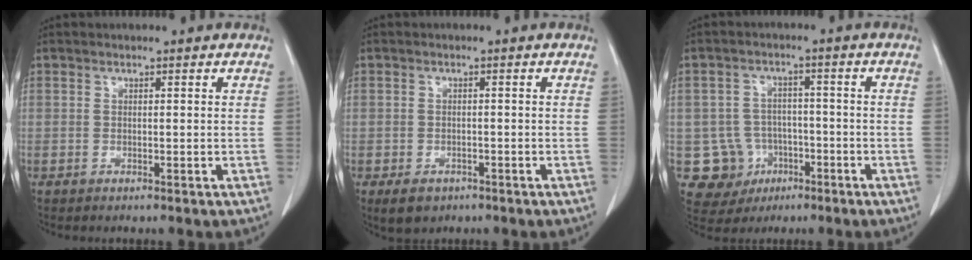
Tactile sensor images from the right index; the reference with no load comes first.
{"total": 3.4, "force": [-2.0, 2.4, 1.3], "torque": [-0.021, 0.000, -0.022]}
{"total": 8.3, "force": [-2.5, 7.8, 1.2], "torque": [-0.027, 0.013, -0.027]}